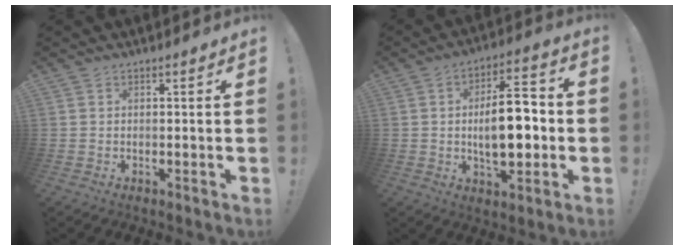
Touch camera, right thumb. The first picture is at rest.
{"total": 15.0, "force": [-1.1, 7.2, 13.2], "torque": [-0.209, 0.001, -0.027]}